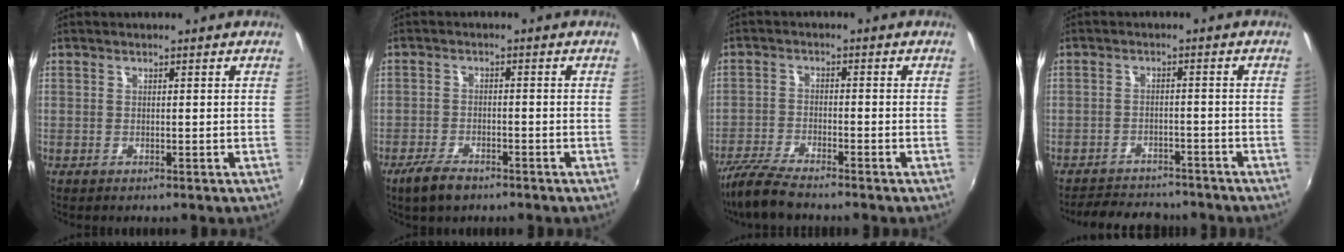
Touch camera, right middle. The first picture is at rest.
{"total": 5.3, "force": [-3.9, 2.1, 2.9], "torque": [-0.081, -0.008, -0.073]}
{"total": 7.5, "force": [-6.5, 1.0, 3.5], "torque": [-0.094, -0.021, -0.125]}
{"total": 11.2, "force": [-9.9, 3.7, 3.4], "torque": [-0.085, 0.006, -0.136]}